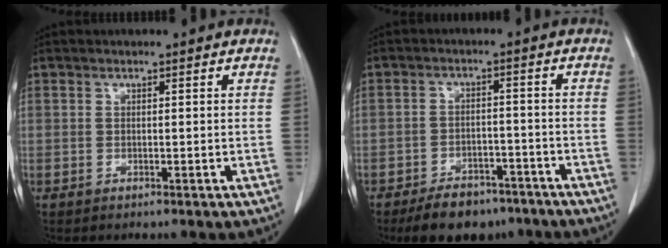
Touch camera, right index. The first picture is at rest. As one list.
[{"total": 8.9, "force": [-6.9, 4.4, 3.3], "torque": [-0.045, 0.005, -0.105]}]